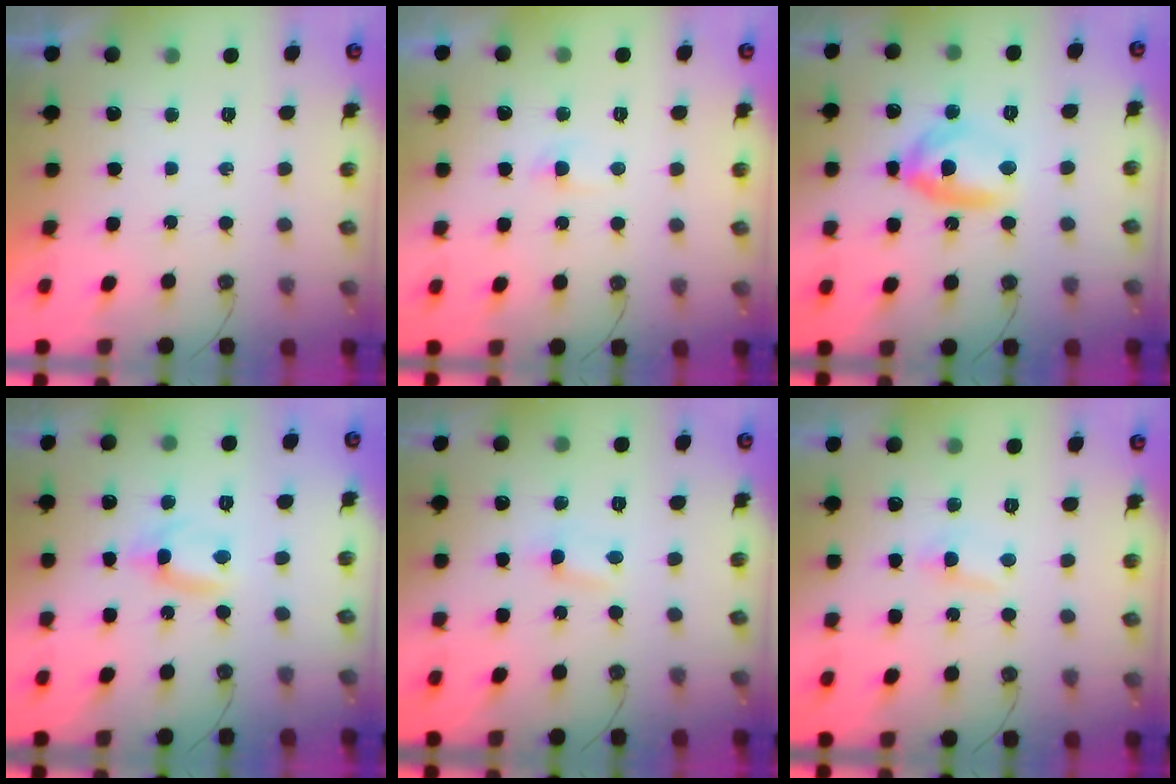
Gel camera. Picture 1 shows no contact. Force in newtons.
{"total": 2.5, "press": 2.5, "slide": 0.4}
{"total": 12.2, "press": 12.1, "slide": 1.1}
{"total": 2.8, "press": 2.8, "slide": 0.2}
{"total": 1.9, "press": 1.8, "slide": 0.3}
{"total": 4.1, "press": 4.1, "slide": 0.4}